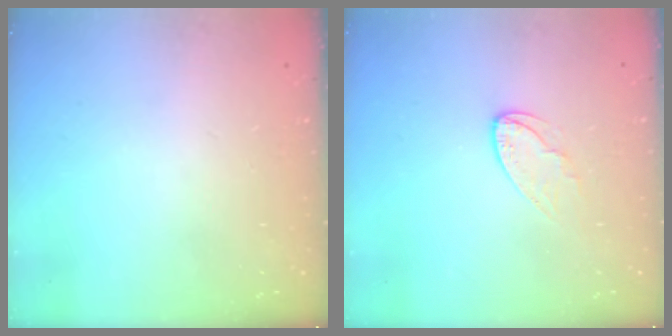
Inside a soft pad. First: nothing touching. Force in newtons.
{"total": 5.5, "press": 5.5, "slide": 0.5}